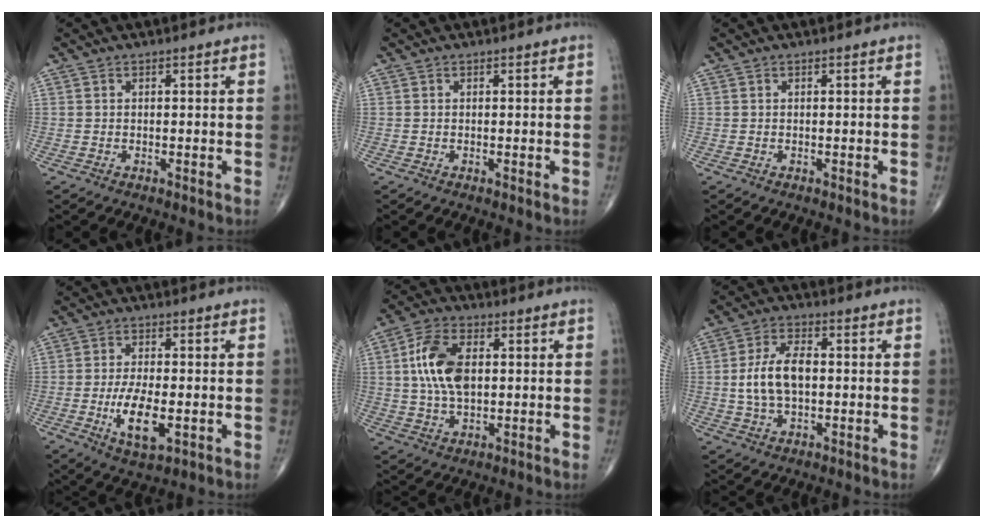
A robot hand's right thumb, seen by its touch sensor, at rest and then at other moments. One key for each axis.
{"total": 0.0}
{"total": 0.0}
{"total": 8.7, "fx": -2.1, "fy": 3.6, "fz": 7.6, "tx": -0.138, "ty": -0.007, "tz": -0.031}
{"total": 11.4, "fx": 1.6, "fy": 6.5, "fz": 9.2, "tx": -0.177, "ty": 0.007, "tz": 0.030}
{"total": 10.2, "fx": 0.0, "fy": 5.4, "fz": 8.7, "tx": -0.169, "ty": 0.012, "tz": 0.000}